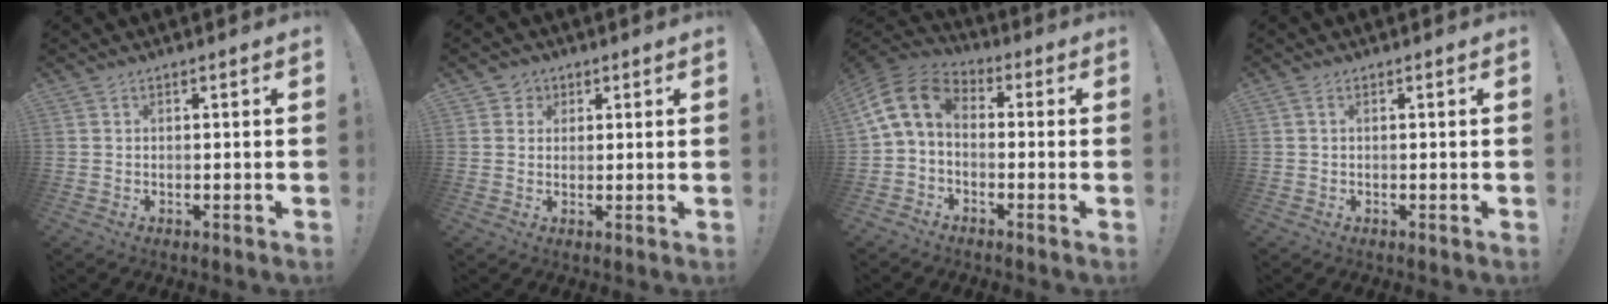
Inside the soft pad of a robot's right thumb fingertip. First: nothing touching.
{"total": 3.1, "force": [1.0, 2.9, 0.5], "torque": [-0.008, -0.001, 0.018]}
{"total": 10.7, "force": [0.5, 6.9, 8.1], "torque": [-0.173, 0.019, 0.015]}
{"total": 0.7, "force": [0.1, 0.1, 0.7], "torque": [-0.018, 0.003, 0.002]}